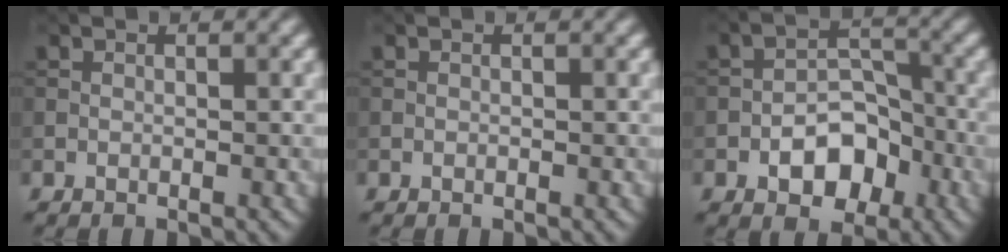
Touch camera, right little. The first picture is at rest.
{"total": 0.0}
{"total": 5.4, "force": [-2.3, 3.2, 3.6], "torque": [-0.045, 0.006, -0.041]}